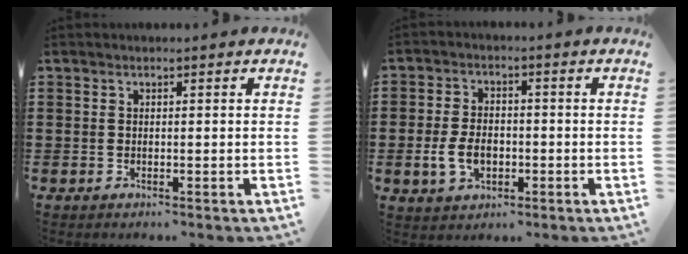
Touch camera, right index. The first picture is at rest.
{"total": 5.3, "force": [-1.4, 3.6, 3.7], "torque": [-0.091, -0.002, -0.029]}